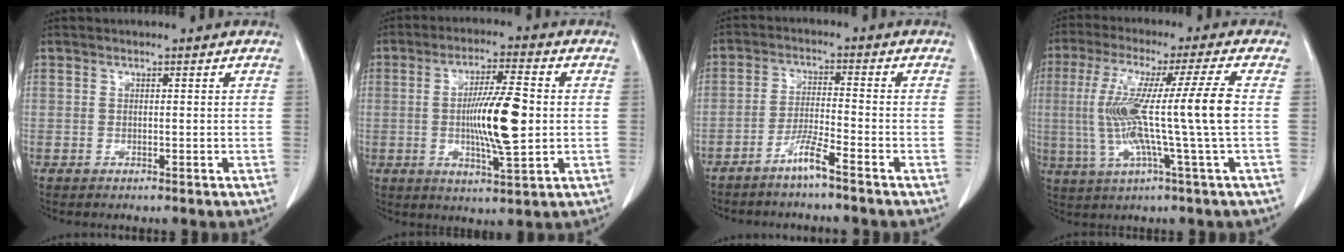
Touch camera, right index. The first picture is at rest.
{"total": 10.9, "force": [-0.4, 1.3, 10.9], "torque": [-0.190, -0.006, -0.009]}
{"total": 4.5, "force": [-3.4, -0.6, 2.8], "torque": [-0.058, -0.005, -0.072]}
{"total": 14.3, "force": [-0.4, -1.7, 14.2], "torque": [-0.268, 0.007, -0.011]}